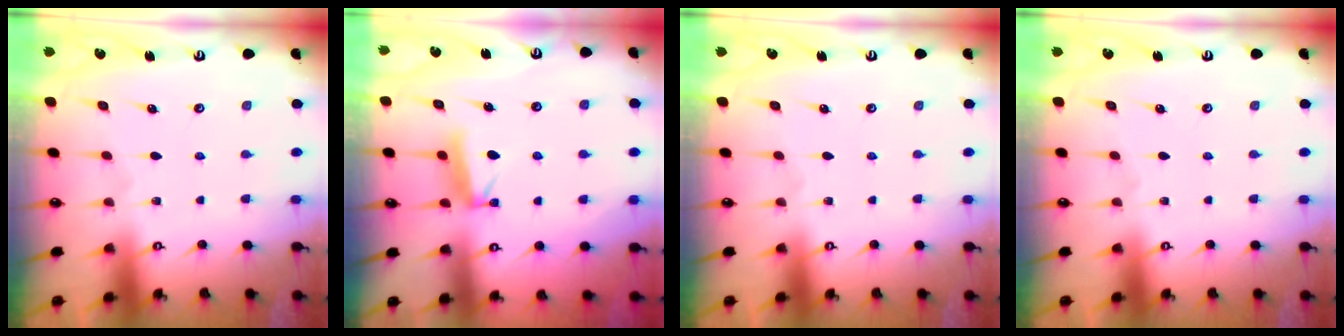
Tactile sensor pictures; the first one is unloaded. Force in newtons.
{"total": 6.8, "press": 6.7, "slide": 0.9}
{"total": 0.0}
{"total": 0.0}